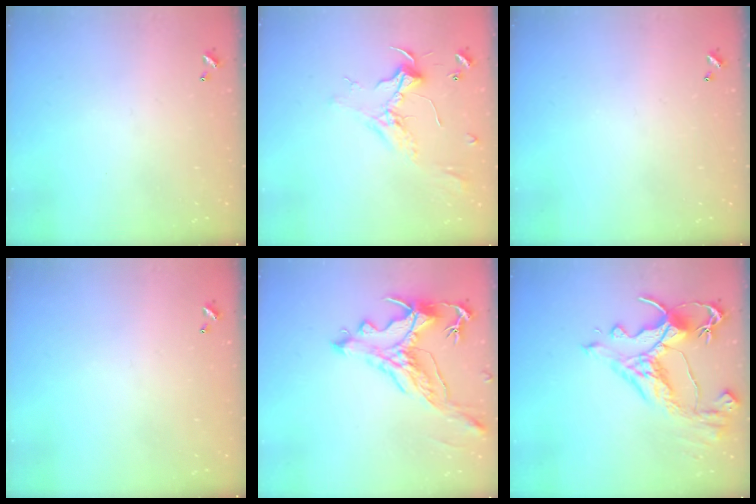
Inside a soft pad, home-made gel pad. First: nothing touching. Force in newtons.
{"total": 2.3, "press": 2.2, "slide": 0.6}
{"total": 0.0}
{"total": 0.0}
{"total": 2.5, "press": 2.2, "slide": 1.2}
{"total": 7.9, "press": 7.7, "slide": 1.7}